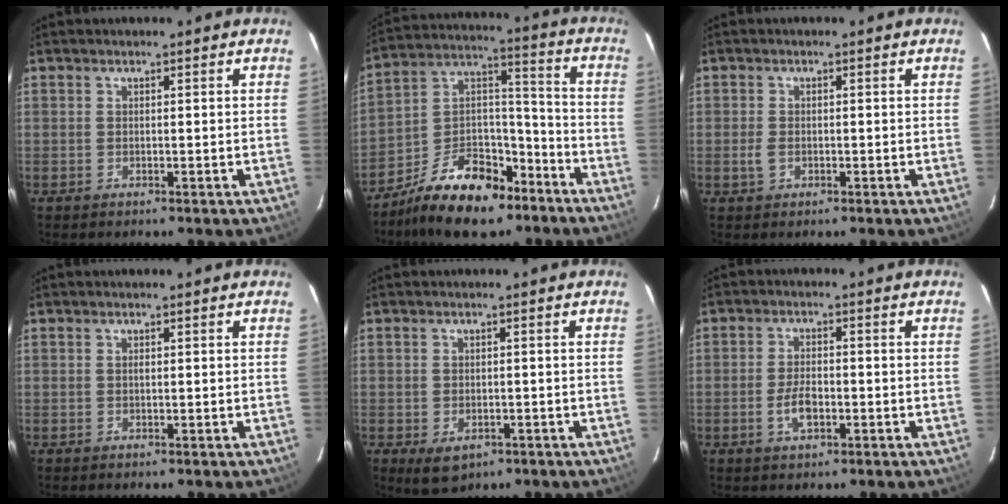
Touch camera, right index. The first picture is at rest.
{"total": 17.6, "force": [-11.8, 9.1, 9.5], "torque": [-0.181, 0.043, -0.188]}
{"total": 2.0, "force": [-0.6, 1.6, 1.1], "torque": [-0.025, 0.001, -0.011]}
{"total": 0.0}
{"total": 4.8, "force": [-2.2, 3.3, 2.8], "torque": [-0.054, -0.014, -0.025]}
{"total": 4.5, "force": [-1.6, 2.2, 3.5], "torque": [-0.073, -0.001, -0.026]}